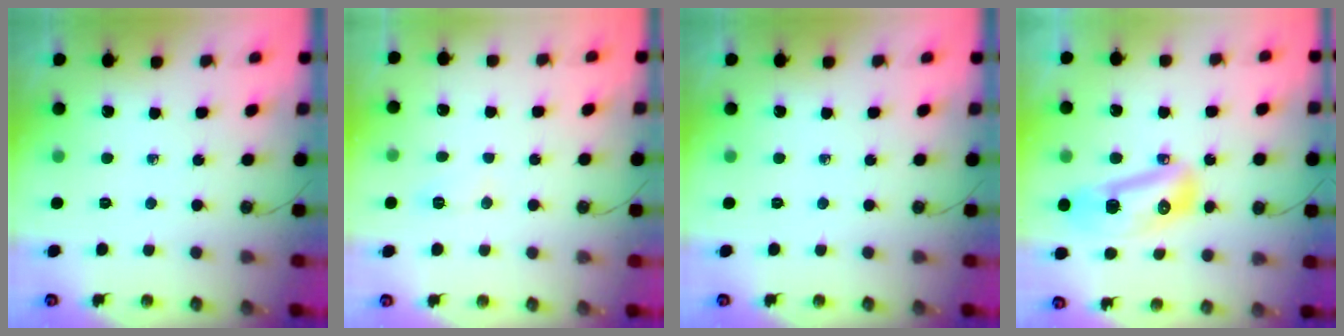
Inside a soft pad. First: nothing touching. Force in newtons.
{"total": 6.7, "press": 6.7, "slide": 0.6}
{"total": 0.0}
{"total": 14.6, "press": 14.5, "slide": 1.7}